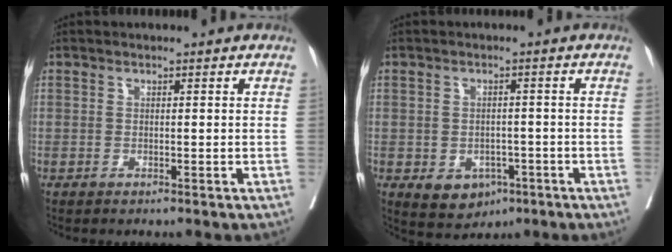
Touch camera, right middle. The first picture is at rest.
{"total": 5.5, "force": [-2.4, 4.1, 2.8], "torque": [-0.037, 0.000, -0.024]}